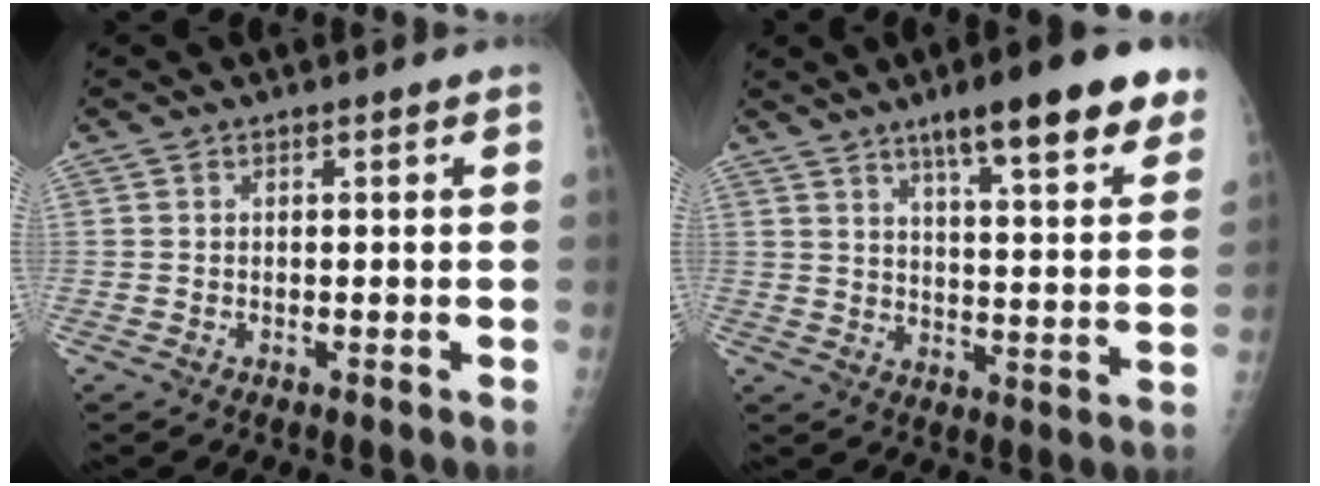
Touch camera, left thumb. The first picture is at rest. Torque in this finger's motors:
{"motor_torque": [2.14, 0.76, 1.22, -0.90, 0.20]}